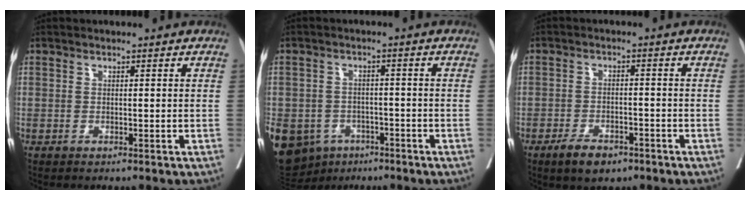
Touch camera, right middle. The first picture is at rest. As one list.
[{"total": 16.3, "force": [-8.3, 12.6, 6.2], "torque": [-0.180, 0.001, -0.110]}, {"total": 5.2, "force": [-3.6, 2.2, 3.0], "torque": [-0.057, 0.000, -0.054]}]